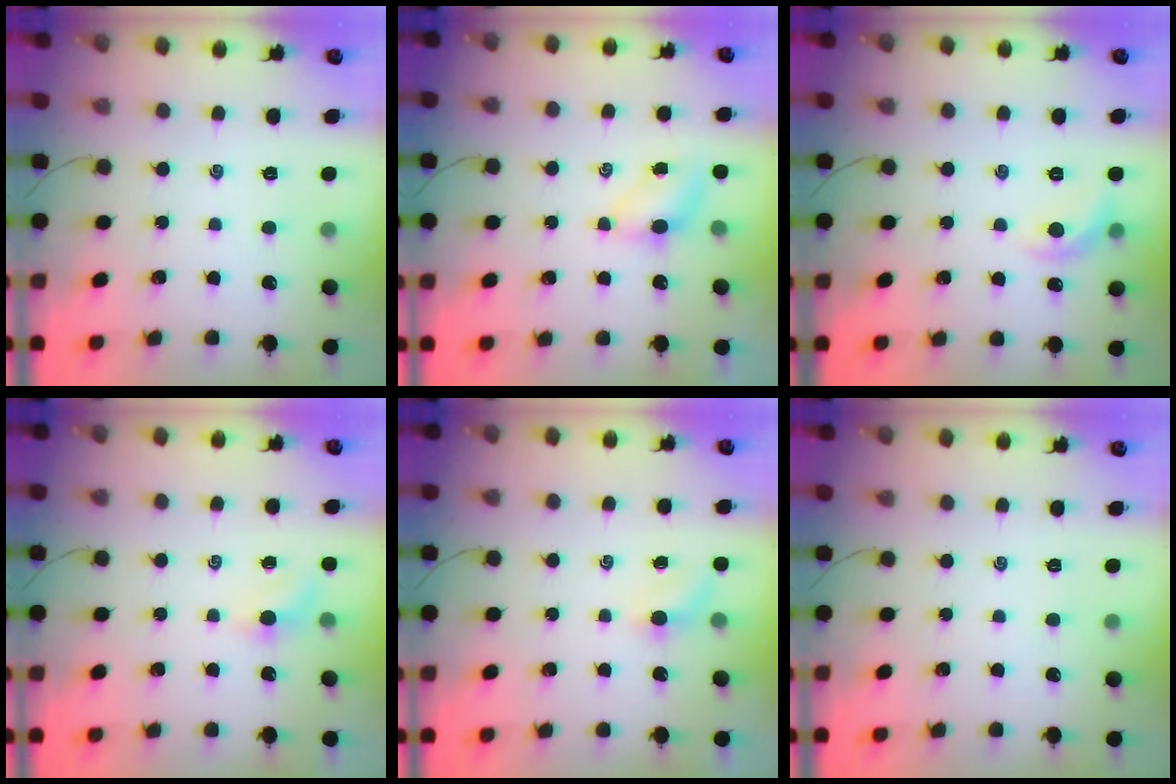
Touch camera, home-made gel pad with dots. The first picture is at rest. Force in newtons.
{"total": 5.0, "press": 4.9, "slide": 1.1}
{"total": 6.5, "press": 6.4, "slide": 0.8}
{"total": 3.3, "press": 3.1, "slide": 1.1}
{"total": 2.4, "press": 2.3, "slide": 0.7}
{"total": 0.0}